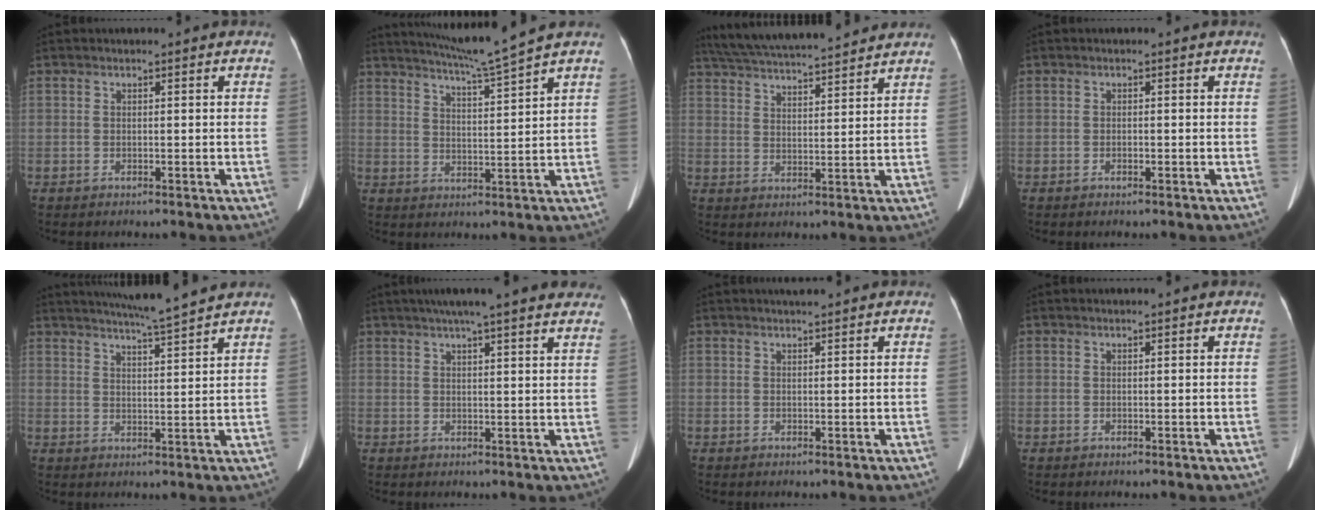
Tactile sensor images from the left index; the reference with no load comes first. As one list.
[{"total": 8.7, "force": [7.6, -2.5, 3.3], "torque": [-0.062, -0.018, 0.128]}, {"total": 16.3, "force": [14.9, 1.1, 6.7], "torque": [-0.124, 0.031, 0.230]}, {"total": 0.5, "force": [-0.4, 0.2, 0.3], "torque": [-0.008, 0.000, -0.006]}, {"total": 8.7, "force": [7.9, -1.5, 3.4], "torque": [-0.061, -0.003, 0.120]}, {"total": 17.7, "force": [14.8, 1.2, 9.5], "torque": [-0.143, 0.036, 0.180]}, {"total": 1.6, "force": [1.5, 0.0, 0.7], "torque": [-0.010, 0.009, 0.026]}, {"total": 1.3, "force": [1.2, 0.0, 0.5], "torque": [-0.006, 0.018, 0.020]}]